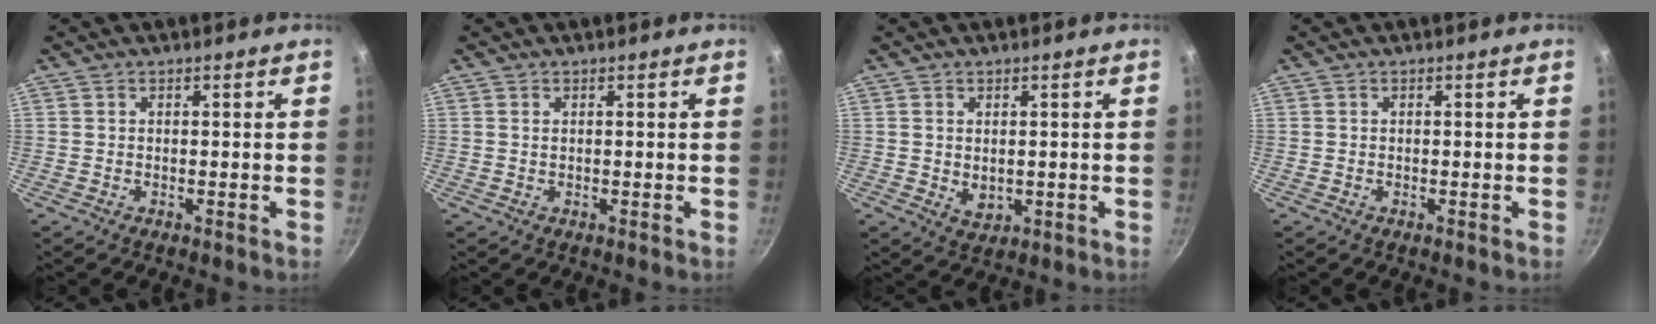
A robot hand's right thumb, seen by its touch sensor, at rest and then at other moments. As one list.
[{"total": 0.6, "force": [0.2, 0.4, 0.5], "torque": [-0.008, 0.001, 0.004]}, {"total": 3.3, "force": [0.3, 2.3, 2.3], "torque": [-0.036, -0.009, 0.011]}, {"total": 0.0}]